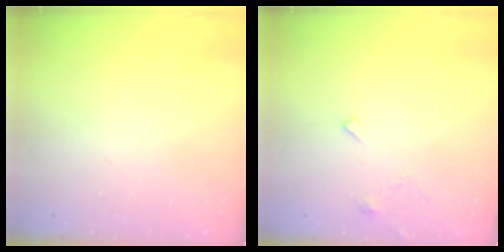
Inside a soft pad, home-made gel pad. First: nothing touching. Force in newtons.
{"total": 4.1, "press": 4.1, "slide": 0.4}